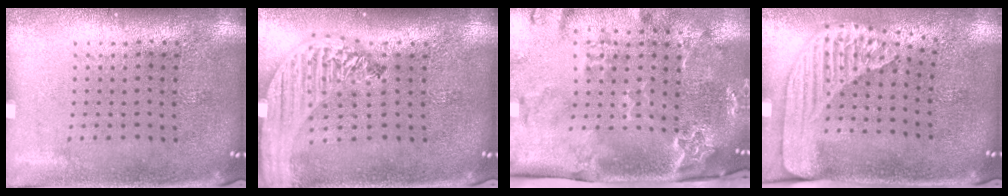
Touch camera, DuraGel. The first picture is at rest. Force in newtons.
{"total": 2.5, "press": 2.1, "slide": 1.4}
{"total": 3.4, "press": 2.4, "slide": 2.4}
{"total": 2.3, "press": 1.8, "slide": 1.5}